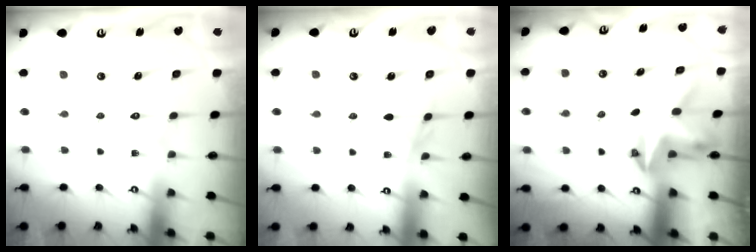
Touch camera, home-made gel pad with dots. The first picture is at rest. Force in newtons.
{"total": 2.0, "press": 1.9, "slide": 0.4}
{"total": 3.6, "press": 3.6, "slide": 0.2}